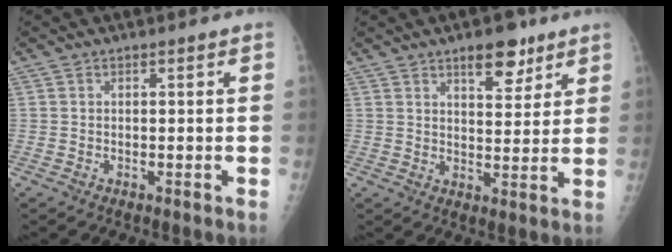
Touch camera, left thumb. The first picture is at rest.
{"total": 7.5, "force": [4.9, 3.3, 4.6], "torque": [-0.039, -0.028, 0.070]}